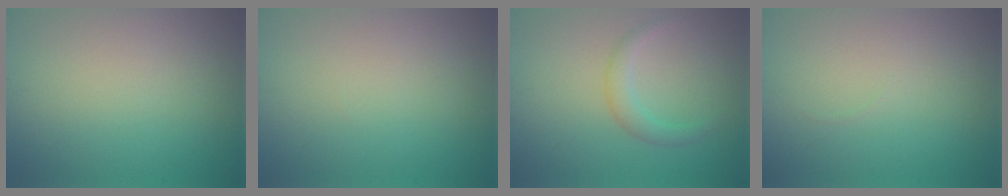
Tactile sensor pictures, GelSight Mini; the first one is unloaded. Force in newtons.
{"total": 0.0}
{"total": 1.8, "press": 1.8, "slide": 0.1}
{"total": 0.0}